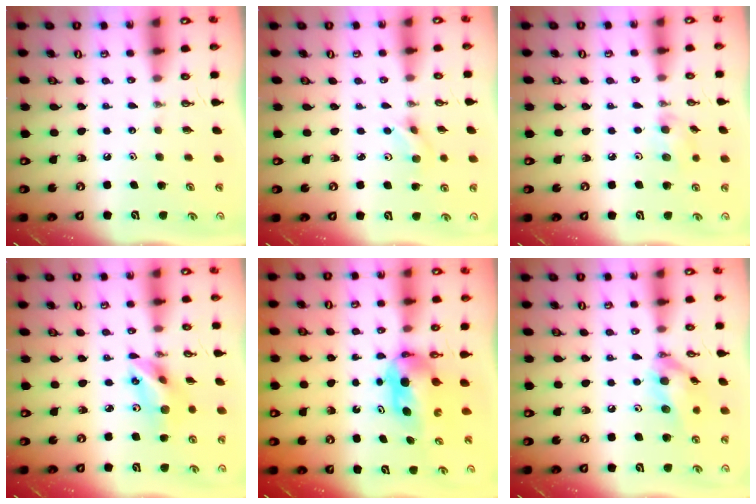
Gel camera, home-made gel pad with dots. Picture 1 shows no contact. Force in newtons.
{"total": 2.2, "press": 2.2, "slide": 0.1}
{"total": 5.3, "press": 5.1, "slide": 1.3}
{"total": 11.5, "press": 11.1, "slide": 2.9}
{"total": 5.6, "press": 5.0, "slide": 2.4}
{"total": 13.1, "press": 13.0, "slide": 1.7}